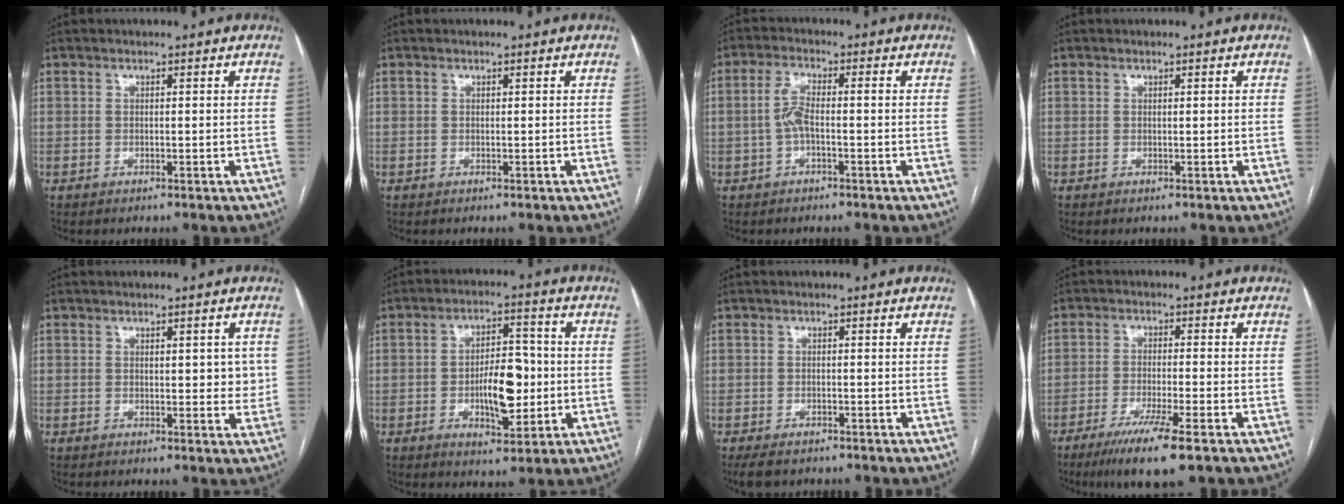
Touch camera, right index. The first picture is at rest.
{"total": 0.0}
{"total": 3.9, "force": [-0.6, 1.0, 3.7], "torque": [-0.080, 0.011, -0.012]}
{"total": 0.0}
{"total": 4.1, "force": [0.7, 1.8, 3.5], "torque": [-0.038, 0.000, 0.009]}
{"total": 9.4, "force": [-1.4, 3.8, 8.5], "torque": [-0.141, 0.009, -0.018]}
{"total": 3.6, "force": [-2.8, 1.5, 1.7], "torque": [-0.030, -0.006, -0.042]}
{"total": 9.0, "force": [-5.6, 0.0, 7.0], "torque": [-0.123, -0.024, -0.092]}